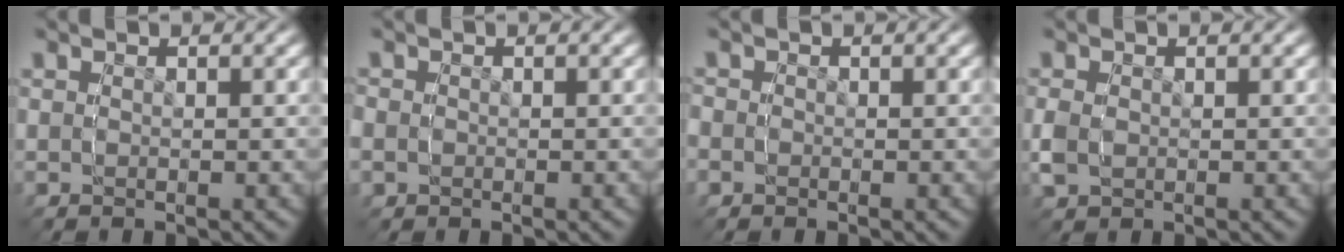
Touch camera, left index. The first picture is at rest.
{"total": 1.3, "force": [-0.4, 1.1, -0.4], "torque": [-0.006, -0.016, 0.000]}
{"total": 1.4, "force": [-0.7, 1.0, -0.5], "torque": [0.000, -0.016, -0.007]}
{"total": 0.0}